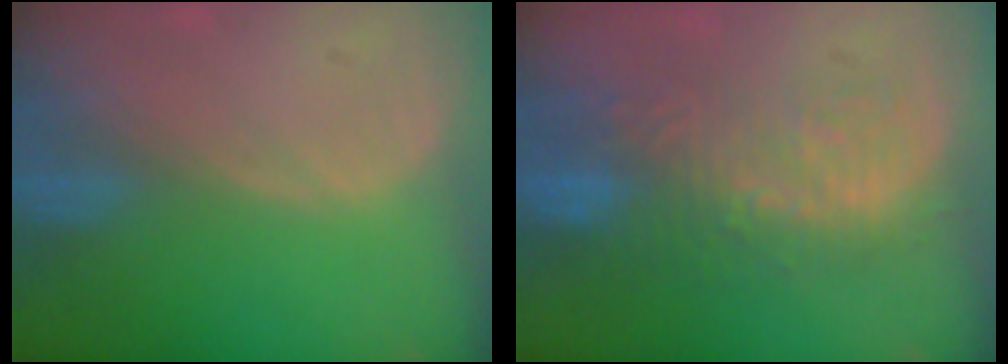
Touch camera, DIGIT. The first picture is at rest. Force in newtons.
{"total": 10.7, "press": 9.4, "slide": 5.3}